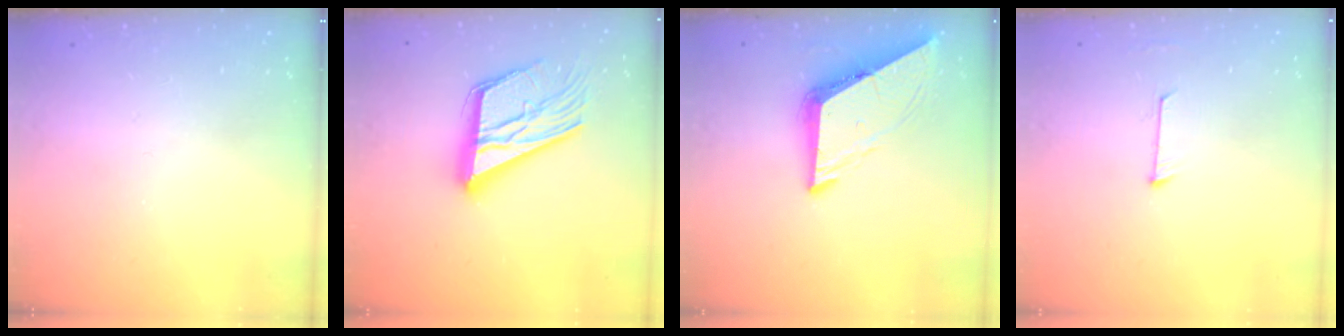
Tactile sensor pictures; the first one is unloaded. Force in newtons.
{"total": 21.7, "press": 21.7, "slide": 1.5}
{"total": 8.2, "press": 8.2, "slide": 0.6}
{"total": 5.9, "press": 5.9, "slide": 0.4}